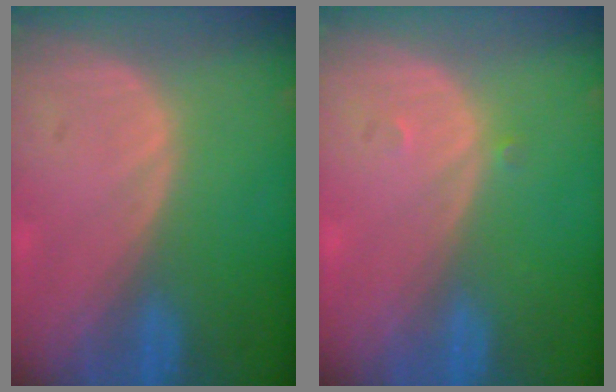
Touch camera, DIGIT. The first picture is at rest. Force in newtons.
{"total": 0.7, "press": 0.5, "slide": 0.5}